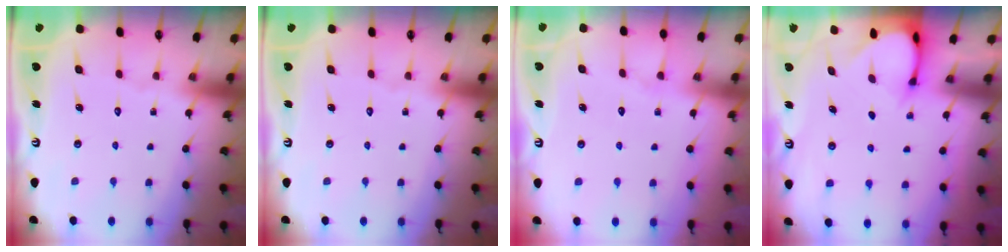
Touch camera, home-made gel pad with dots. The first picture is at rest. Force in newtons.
{"total": 0.0}
{"total": 5.6, "press": 5.6, "slide": 0.8}
{"total": 3.2, "press": 3.2, "slide": 0.3}